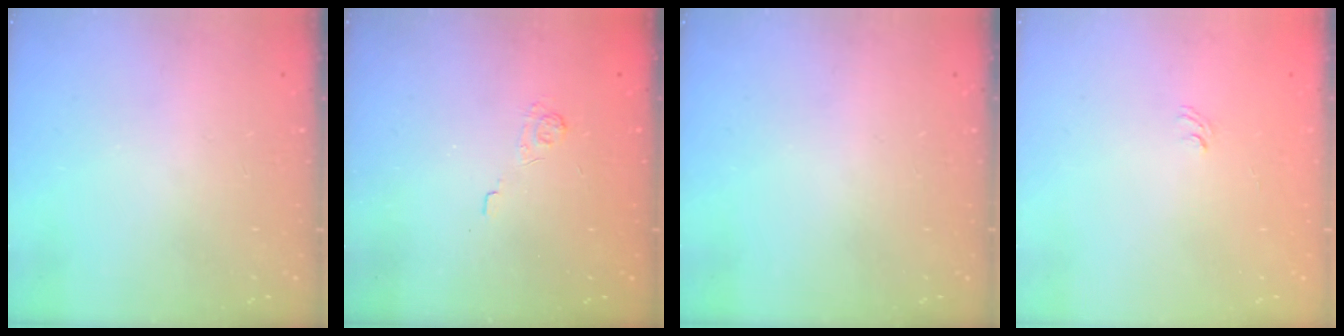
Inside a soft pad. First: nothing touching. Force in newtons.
{"total": 2.0, "press": 1.4, "slide": 1.4}
{"total": 0.0}
{"total": 1.6, "press": 1.2, "slide": 1.0}